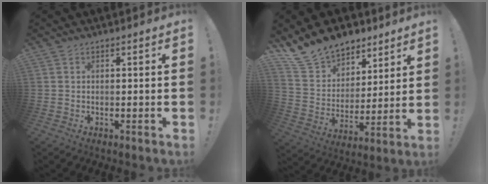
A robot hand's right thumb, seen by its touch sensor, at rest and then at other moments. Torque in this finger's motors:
{"motor_torque": [0.08, 0.14, 0.86, 0.84, 0.01]}